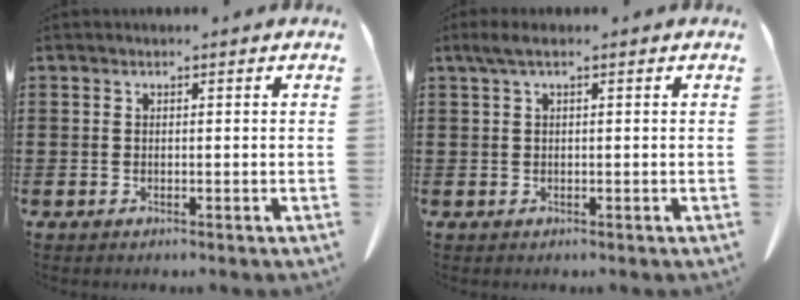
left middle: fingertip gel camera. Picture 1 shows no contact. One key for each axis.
{"total": 1.6, "fx": 0.2, "fy": 0.3, "fz": 1.5, "tx": -0.029, "ty": 0.002, "tz": 0.004}